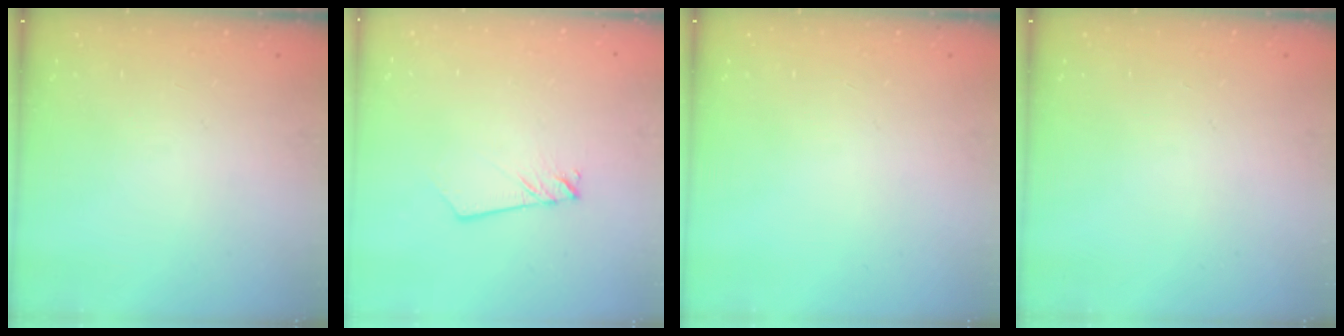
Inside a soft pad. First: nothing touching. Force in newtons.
{"total": 2.5, "press": 2.5, "slide": 0.1}
{"total": 0.0}
{"total": 0.0}